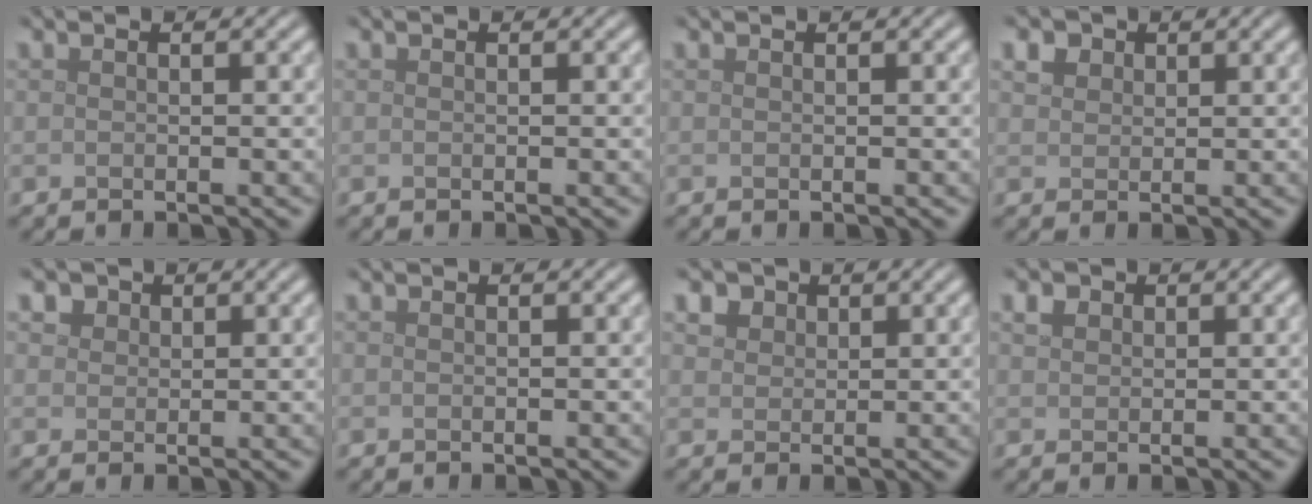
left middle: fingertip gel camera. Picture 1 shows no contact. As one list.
[{"total": 0.0}, {"total": 0.0}, {"total": 2.1, "force": [1.3, 1.5, 0.8], "torque": [-0.019, -0.001, 0.022]}, {"total": 2.8, "force": [1.7, 1.9, 1.1], "torque": [-0.029, 0.003, 0.021]}, {"total": 0.0}, {"total": 3.1, "force": [1.9, 2.1, 1.2], "torque": [-0.035, 0.004, 0.031]}, {"total": 1.2, "force": [0.7, 0.9, 0.4], "torque": [-0.007, 0.003, 0.011]}]